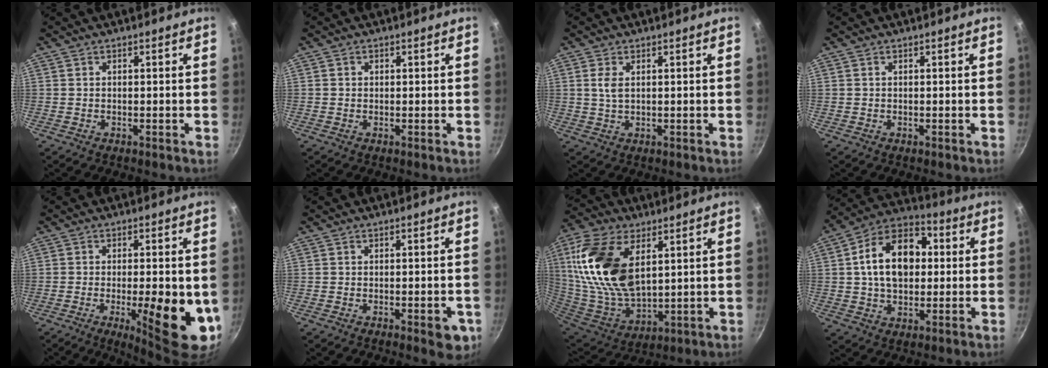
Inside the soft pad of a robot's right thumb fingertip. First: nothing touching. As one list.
[{"total": 0.7, "force": [0.1, 0.7, 0.2], "torque": [0.001, 0.001, 0.000]}, {"total": 2.8, "force": [0.7, 1.4, 2.3], "torque": [-0.046, -0.003, 0.015]}, {"total": 0.0}, {"total": 13.2, "force": [-2.9, 3.6, 12.3], "torque": [-0.163, 0.000, -0.034]}, {"total": 5.0, "force": [-1.9, 2.0, 4.1], "torque": [-0.039, 0.004, -0.021]}, {"total": 21.4, "force": [6.7, 12.1, 16.3], "torque": [-0.314, -0.031, 0.135]}, {"total": 16.6, "force": [2.0, 11.3, 12.0], "torque": [-0.163, 0.026, 0.016]}]